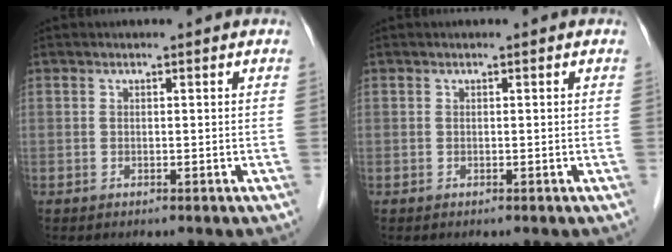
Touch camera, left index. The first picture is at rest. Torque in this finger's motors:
{"motor_torque": [0.00, 0.00, 0.00, 0.00]}